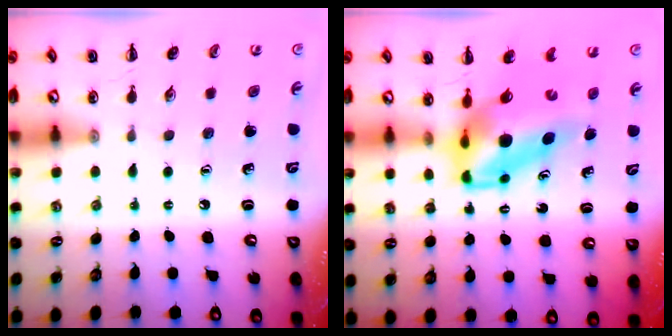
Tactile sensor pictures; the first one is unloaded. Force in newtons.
{"total": 8.0, "press": 7.6, "slide": 2.5}